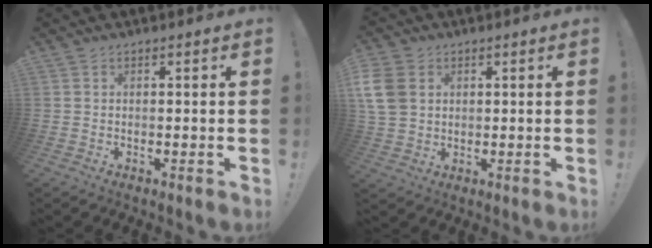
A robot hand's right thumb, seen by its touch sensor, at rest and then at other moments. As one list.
[{"total": 9.2, "force": [2.5, 7.0, 5.4], "torque": [-0.120, -0.001, 0.052]}]